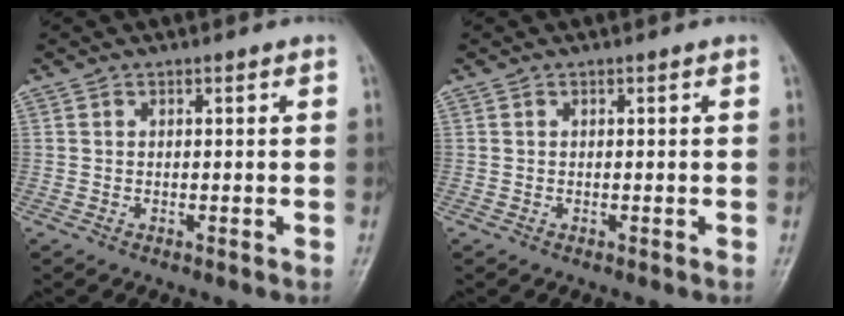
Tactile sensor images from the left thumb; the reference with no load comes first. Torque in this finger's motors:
{"motor_torque": [0.01, 0.11, -0.01, -0.08, 0.00]}